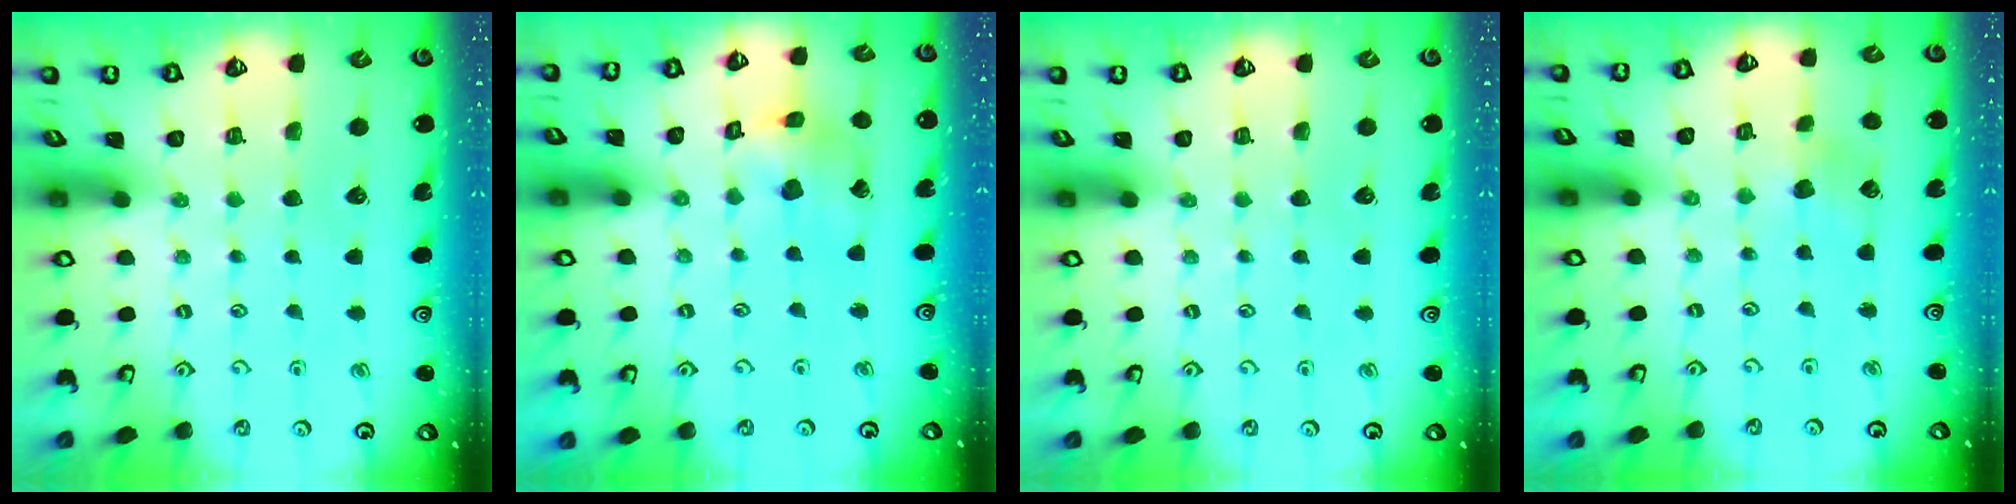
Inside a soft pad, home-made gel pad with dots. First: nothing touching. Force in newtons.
{"total": 8.7, "press": 8.7, "slide": 0.9}
{"total": 0.0}
{"total": 4.1, "press": 4.1, "slide": 0.5}